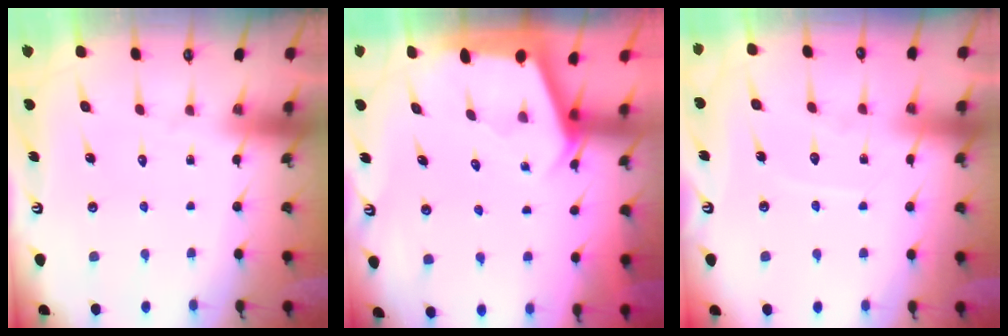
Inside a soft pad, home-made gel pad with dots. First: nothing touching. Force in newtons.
{"total": 2.3, "press": 2.3, "slide": 0.2}
{"total": 5.6, "press": 5.6, "slide": 0.6}